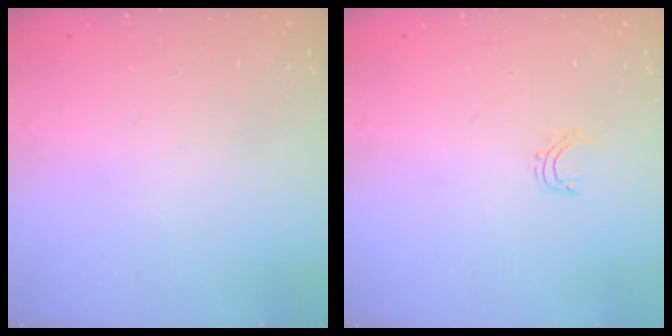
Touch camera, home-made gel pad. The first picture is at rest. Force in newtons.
{"total": 4.4, "press": 4.4, "slide": 0.3}